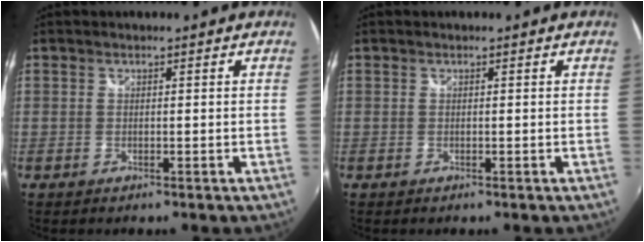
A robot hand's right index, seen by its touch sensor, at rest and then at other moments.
{"total": 0.0}